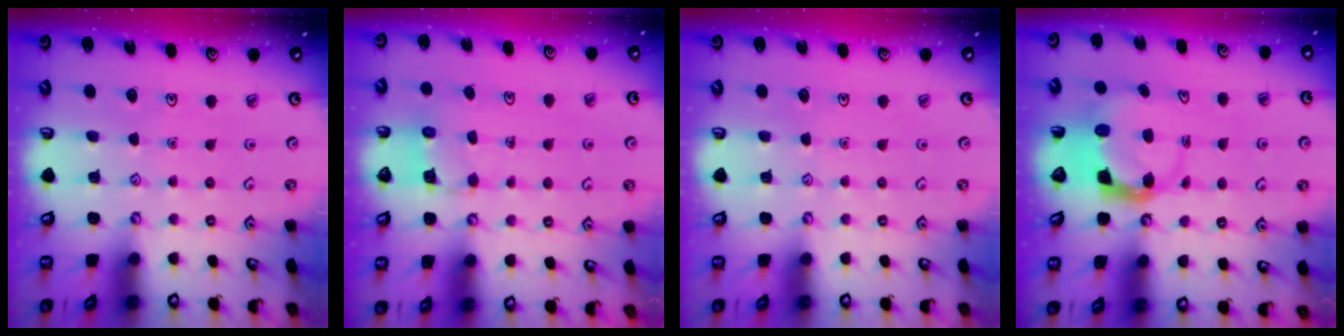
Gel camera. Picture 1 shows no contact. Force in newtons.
{"total": 6.2, "press": 6.2, "slide": 0.3}
{"total": 0.0}
{"total": 3.6, "press": 3.5, "slide": 0.5}